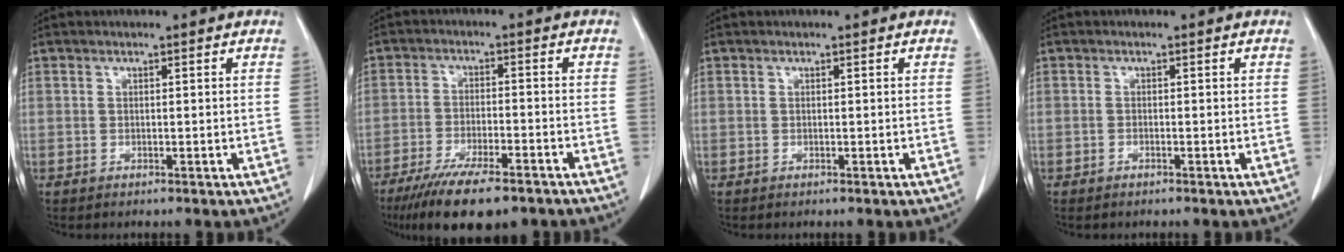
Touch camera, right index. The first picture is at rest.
{"total": 12.3, "force": [-9.0, 2.8, 7.8], "torque": [-0.125, -0.022, -0.144]}
{"total": 0.0}
{"total": 0.0}